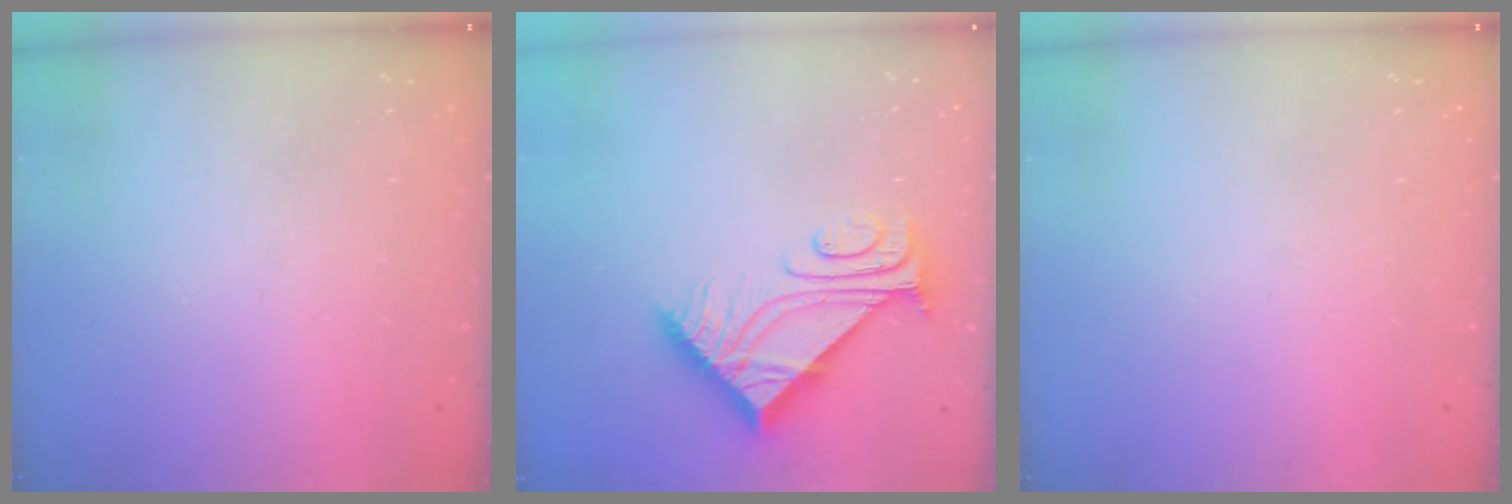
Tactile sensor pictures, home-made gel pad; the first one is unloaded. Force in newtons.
{"total": 9.0, "press": 8.9, "slide": 1.0}
{"total": 0.0}